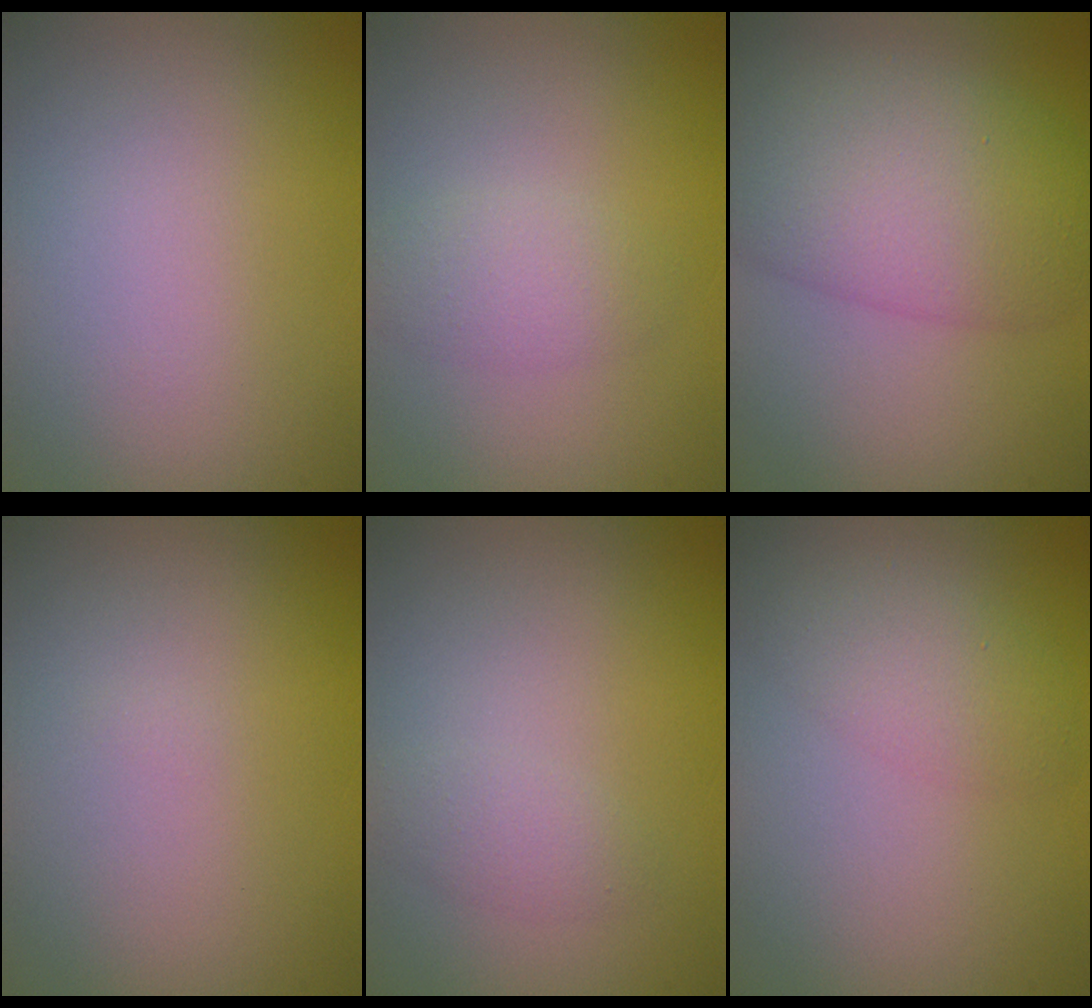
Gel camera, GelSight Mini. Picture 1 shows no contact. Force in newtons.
{"total": 2.0, "press": 2.0, "slide": 0.0}
{"total": 7.9, "press": 7.9, "slide": 0.3}
{"total": 0.0}
{"total": 1.4, "press": 1.4, "slide": 0.1}
{"total": 2.5, "press": 2.5, "slide": 0.1}